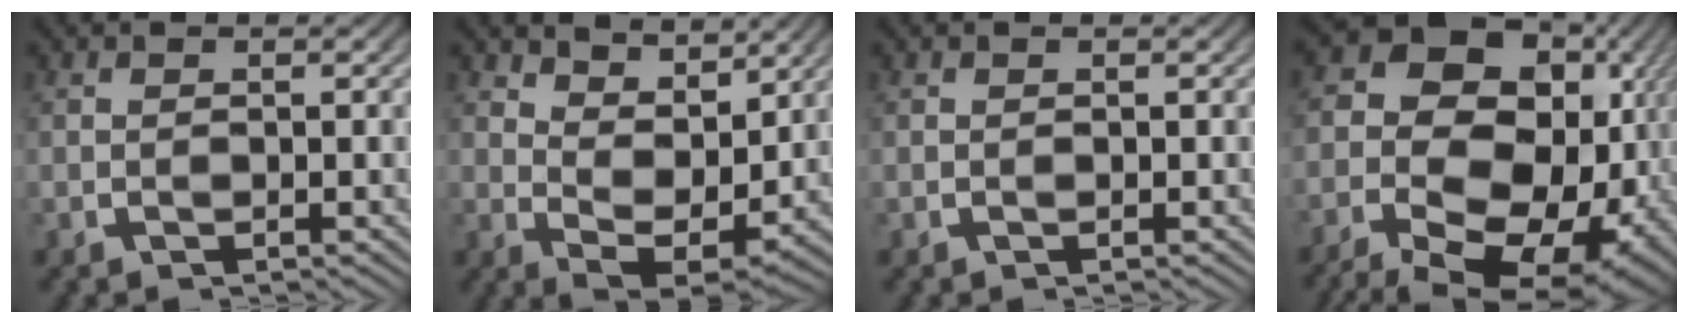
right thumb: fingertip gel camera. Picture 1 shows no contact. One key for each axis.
{"total": 5.8, "fx": 1.3, "fy": 3.5, "fz": 4.4, "tx": -0.088, "ty": -0.032, "tz": 0.032}
{"total": 0.0}
{"total": 21.7, "fx": -2.1, "fy": 15.0, "fz": 15.5, "tx": -0.268, "ty": -0.034, "tz": -0.034}